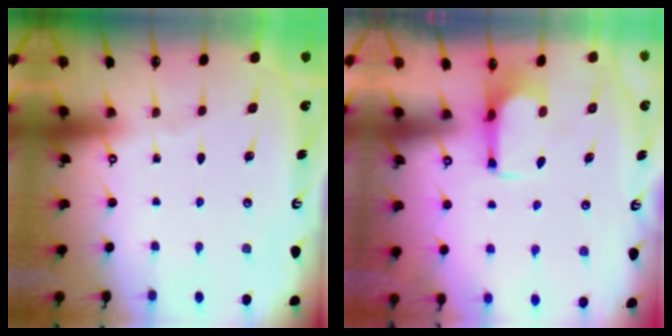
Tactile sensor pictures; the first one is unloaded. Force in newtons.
{"total": 0.9, "press": 0.2, "slide": 0.9}